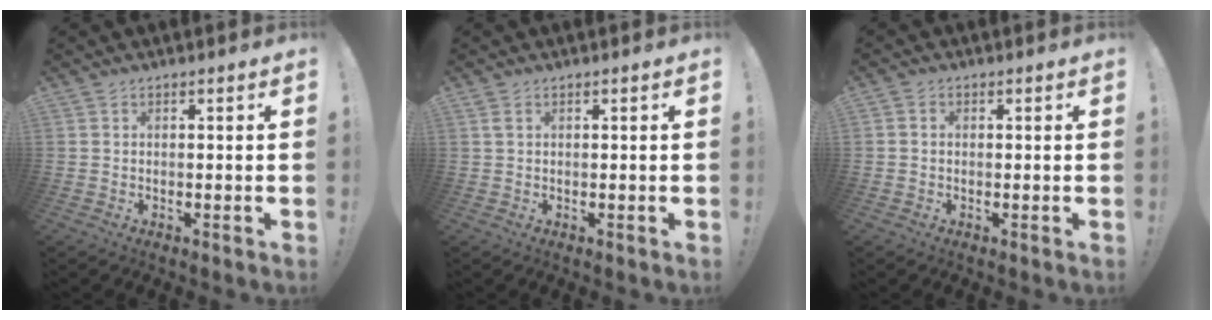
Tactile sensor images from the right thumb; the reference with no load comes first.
{"total": 1.4, "force": [0.7, 0.5, 1.1], "torque": [-0.022, 0.002, 0.012]}
{"total": 1.1, "force": [-0.4, 0.9, 0.5], "torque": [-0.013, 0.005, -0.006]}